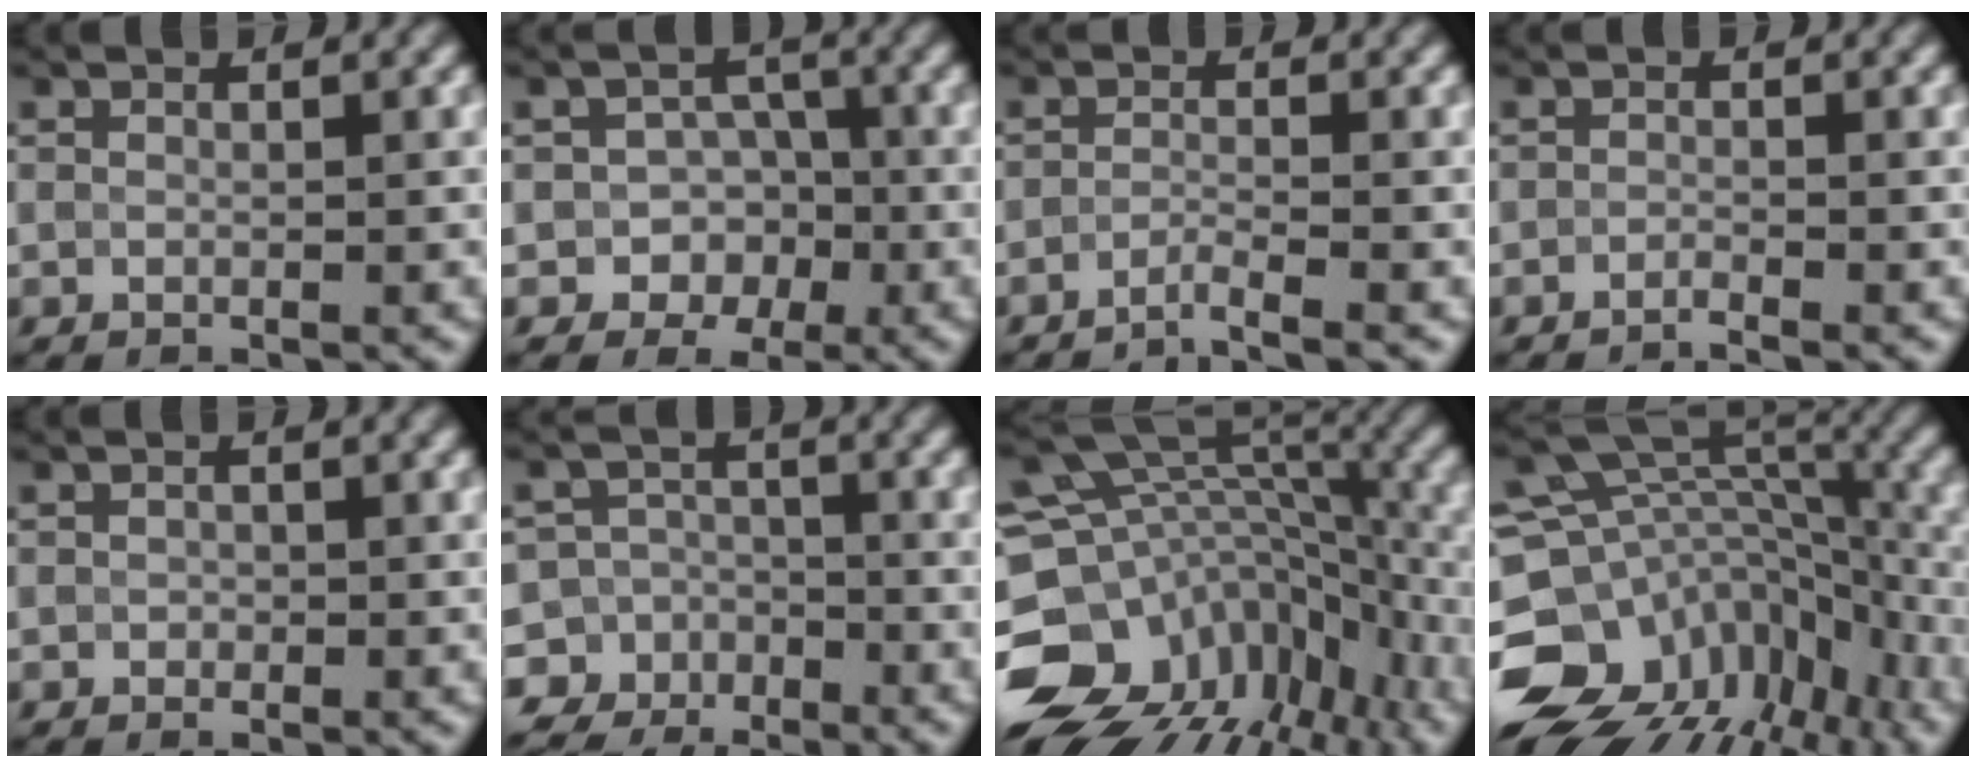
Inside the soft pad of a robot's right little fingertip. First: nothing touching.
{"total": 4.6, "force": [-2.5, 3.8, 0.7], "torque": [0.032, 0.005, -0.049]}
{"total": 2.1, "force": [-2.1, -0.3, 0.1], "torque": [0.005, 0.000, -0.047]}
{"total": 1.7, "force": [-1.5, -0.4, -0.6], "torque": [0.011, -0.005, -0.025]}
{"total": 0.8, "force": [-0.6, 0.3, -0.5], "torque": [0.002, 0.001, -0.005]}
{"total": 9.4, "force": [-7.0, 6.3, -0.6], "torque": [0.004, -0.019, -0.128]}
{"total": 13.7, "force": [-5.9, 9.4, 7.9], "torque": [-0.184, 0.006, -0.069]}
{"total": 13.3, "force": [-6.6, 9.4, 6.7], "torque": [-0.153, 0.017, -0.080]}